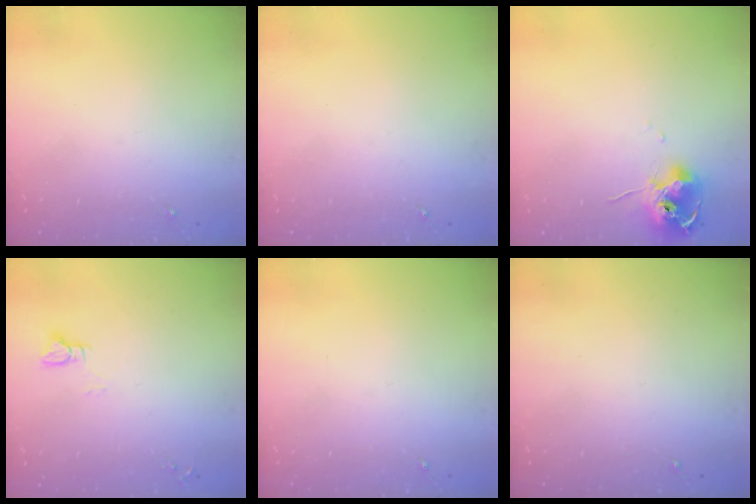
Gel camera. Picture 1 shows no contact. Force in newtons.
{"total": 0.0}
{"total": 10.6, "press": 10.5, "slide": 0.8}
{"total": 2.9, "press": 2.9, "slide": 0.3}
{"total": 0.0}
{"total": 0.0}